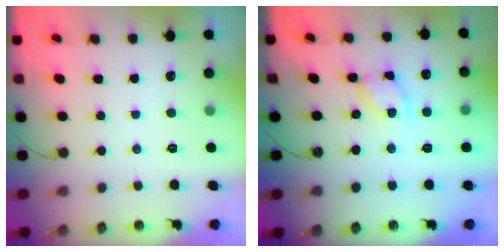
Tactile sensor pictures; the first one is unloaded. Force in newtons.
{"total": 9.3, "press": 9.3, "slide": 0.6}